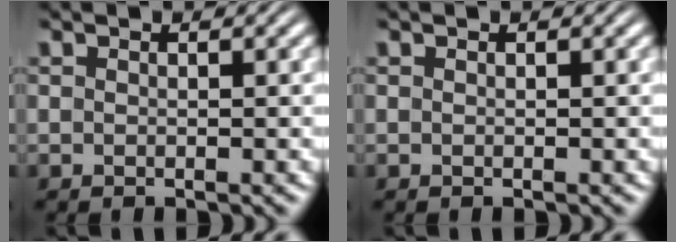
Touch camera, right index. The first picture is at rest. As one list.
[{"total": 0.0}]